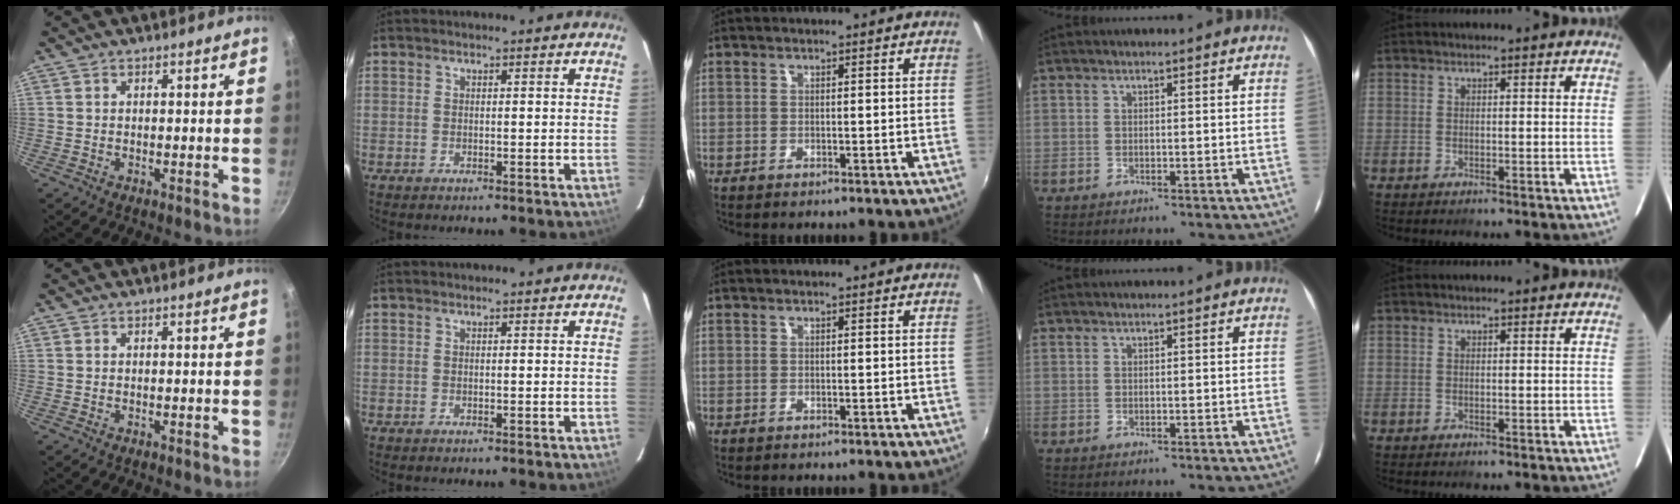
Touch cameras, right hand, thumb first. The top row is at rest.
{}